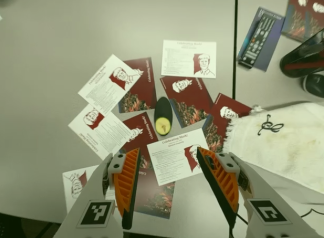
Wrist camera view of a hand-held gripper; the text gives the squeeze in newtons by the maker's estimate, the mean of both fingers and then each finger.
{"total": 0.0}